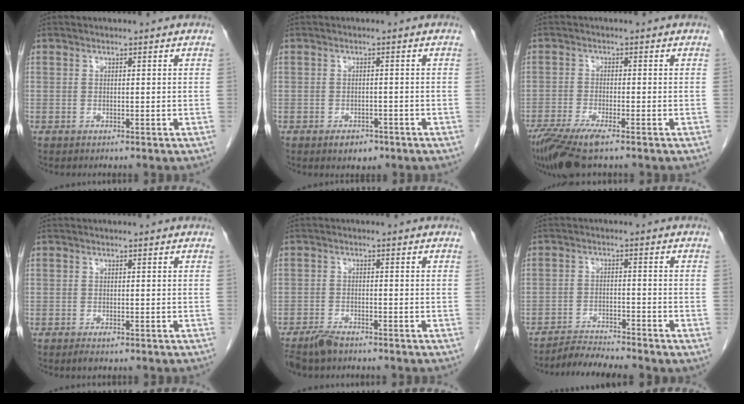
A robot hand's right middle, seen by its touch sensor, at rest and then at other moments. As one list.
[{"total": 2.7, "force": [-1.8, 1.5, 1.4], "torque": [-0.019, 0.002, -0.017]}, {"total": 7.8, "force": [-5.4, 1.0, 5.5], "torque": [-0.100, -0.020, -0.097]}, {"total": 1.2, "force": [-0.8, 0.4, 0.9], "torque": [-0.015, -0.002, -0.008]}, {"total": 4.0, "force": [-3.4, 1.1, 1.8], "torque": [-0.038, -0.008, -0.060]}, {"total": 4.1, "force": [-4.0, -0.8, 0.7], "torque": [-0.014, -0.017, -0.072]}]